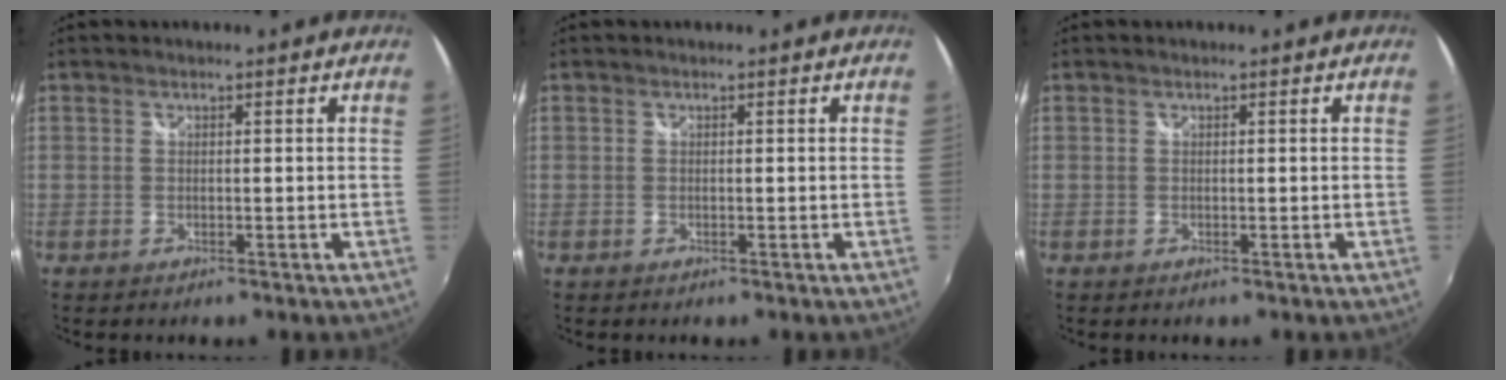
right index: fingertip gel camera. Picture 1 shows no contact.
{"total": 0.0}
{"total": 0.0}